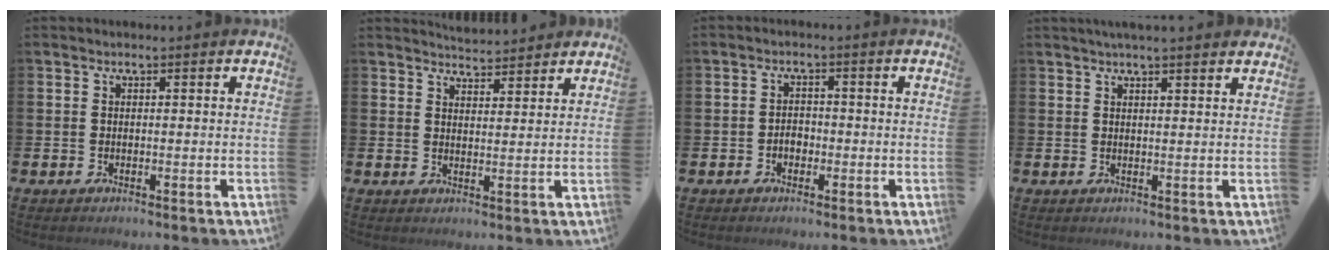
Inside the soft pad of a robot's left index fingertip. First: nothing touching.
{"total": 4.2, "force": [4.1, 0.5, -0.1], "torque": [-0.001, -0.021, 0.075]}
{"total": 1.9, "force": [-0.7, 1.4, 1.0], "torque": [-0.016, 0.004, -0.017]}
{"total": 2.5, "force": [2.4, -0.1, 0.7], "torque": [-0.007, -0.010, 0.042]}